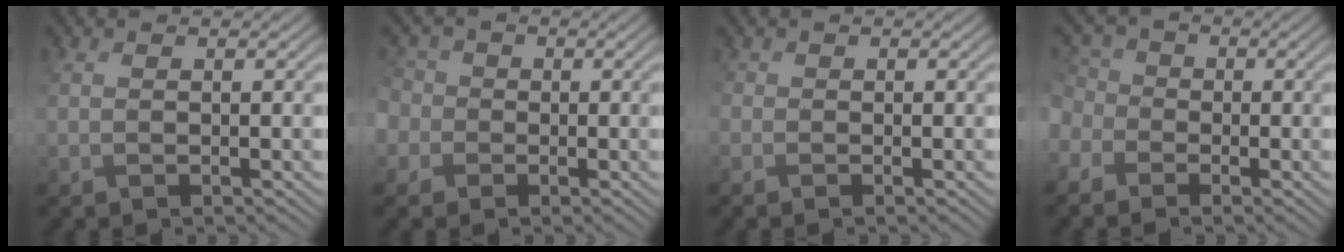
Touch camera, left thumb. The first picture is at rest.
{"total": 5.1, "force": [-0.7, 4.9, 1.2], "torque": [-0.052, 0.006, -0.041]}
{"total": 0.9, "force": [-0.8, 0.3, -0.3], "torque": [0.007, -0.007, -0.017]}
{"total": 4.4, "force": [-1.8, 3.7, 1.5], "torque": [-0.057, -0.003, -0.040]}